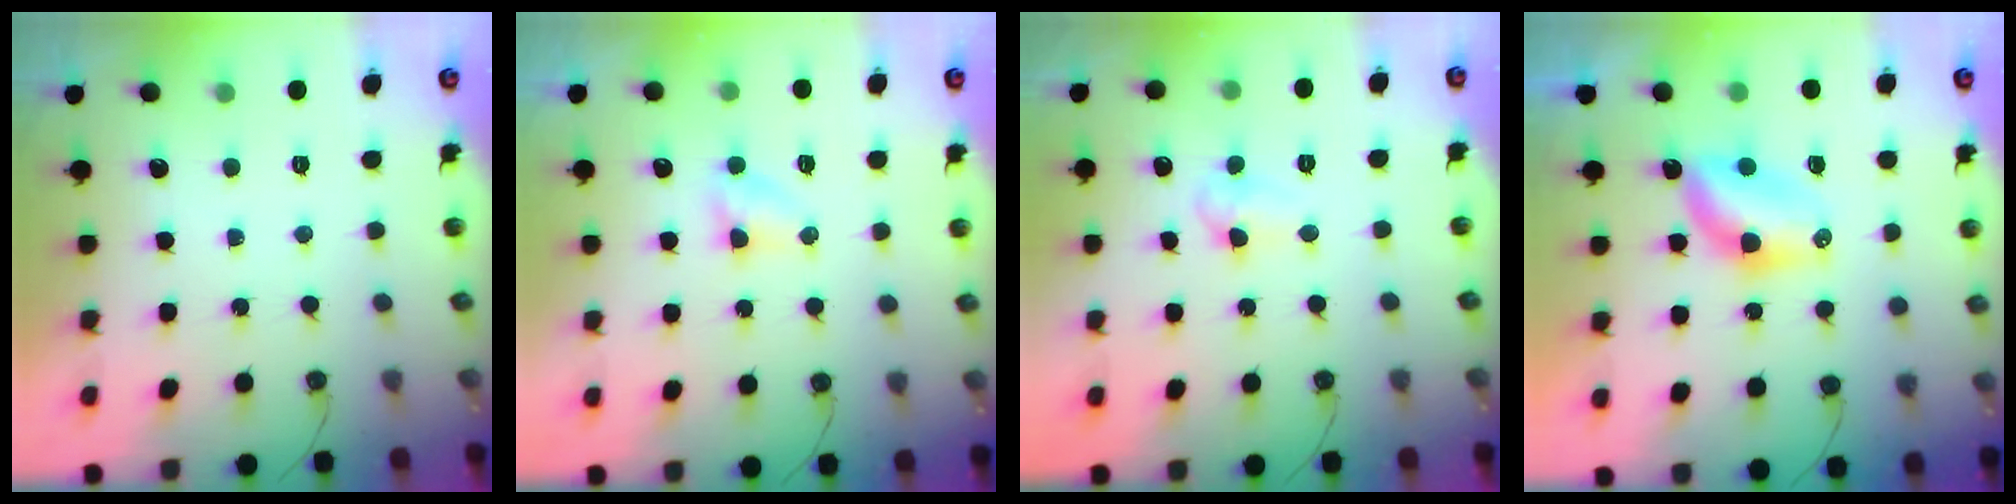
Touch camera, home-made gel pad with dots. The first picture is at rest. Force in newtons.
{"total": 3.7, "press": 3.7, "slide": 0.5}
{"total": 3.9, "press": 3.8, "slide": 0.8}
{"total": 6.6, "press": 6.6, "slide": 0.3}